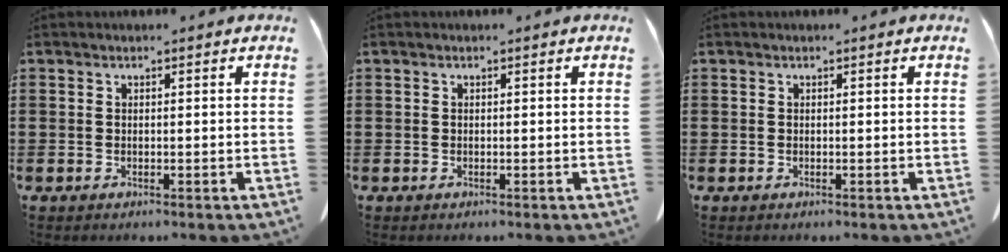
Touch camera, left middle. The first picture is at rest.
{"total": 0.0}
{"total": 0.0}